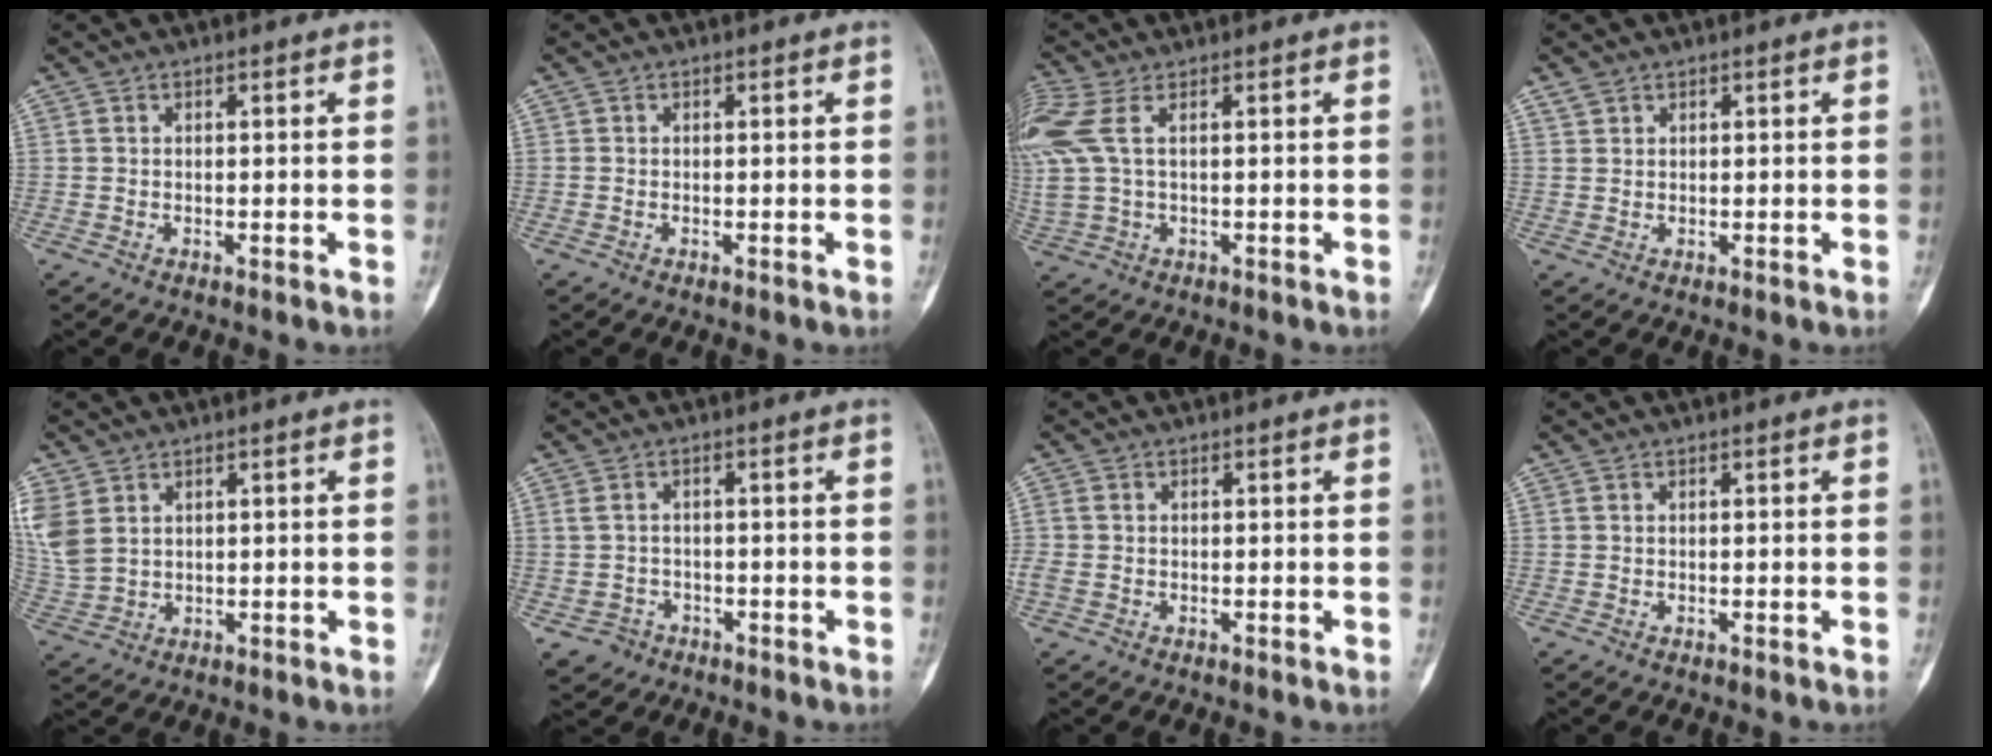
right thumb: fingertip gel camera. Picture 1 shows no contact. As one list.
[{"total": 0.0}, {"total": 7.9, "force": [2.2, 3.4, 6.8], "torque": [-0.211, 0.021, 0.054]}, {"total": 1.3, "force": [1.0, 0.9, 0.3], "torque": [-0.002, 0.003, 0.020]}, {"total": 8.6, "force": [3.2, 6.2, 5.0], "torque": [-0.132, -0.003, 0.082]}, {"total": 3.7, "force": [-1.5, 3.2, 0.9], "torque": [-0.008, 0.012, -0.020]}, {"total": 2.4, "force": [-0.2, 1.7, 1.7], "torque": [-0.067, 0.001, -0.007]}, {"total": 0.0}]